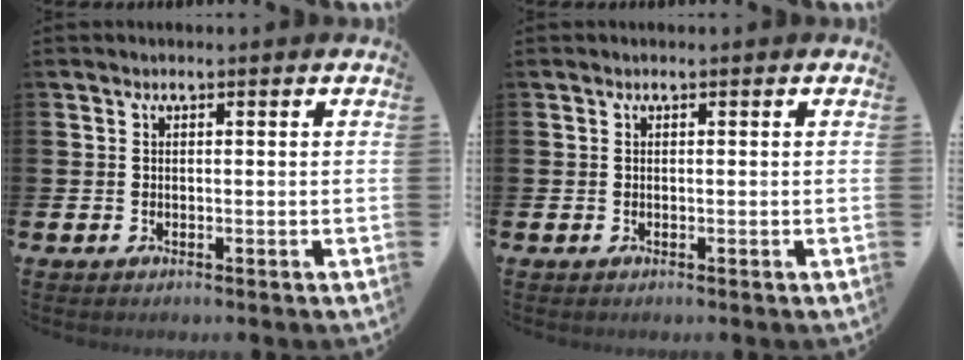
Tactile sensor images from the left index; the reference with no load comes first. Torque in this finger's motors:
{"motor_torque": [-0.02, 0.05, 0.01, 0.01]}